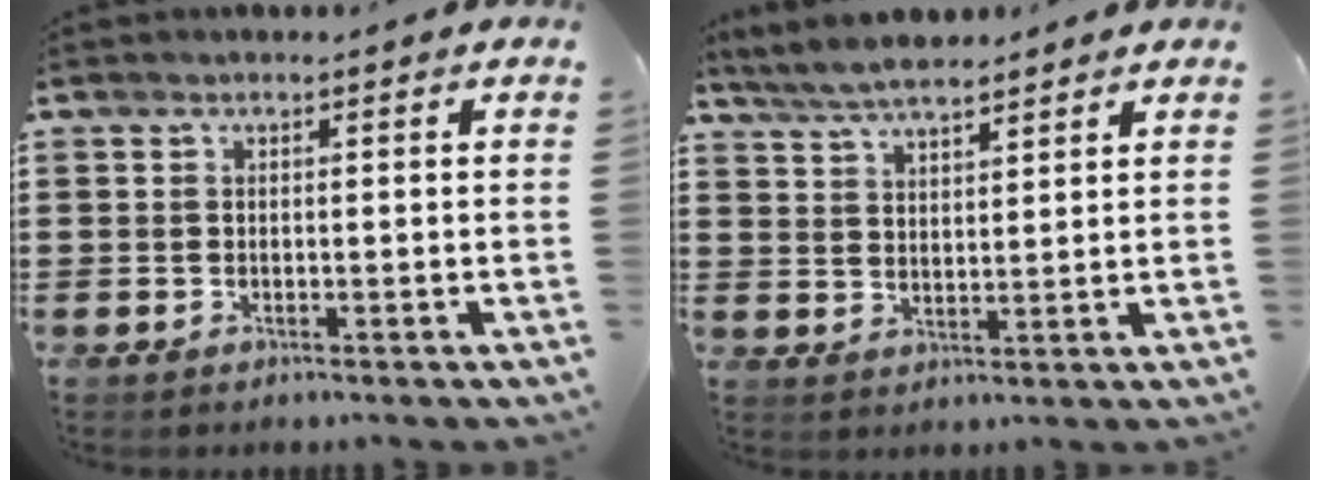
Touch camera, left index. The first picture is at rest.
{"total": 5.2, "force": [4.8, 1.2, 1.7], "torque": [-0.048, -0.006, 0.089]}